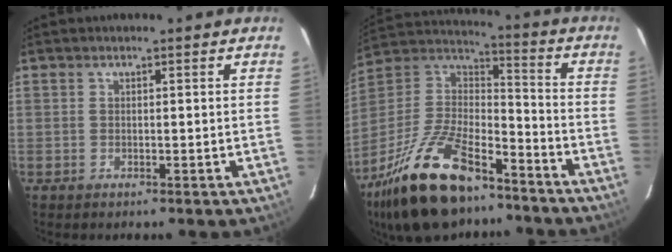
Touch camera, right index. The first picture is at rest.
{"total": 23.7, "force": [-16.2, 9.7, 14.3], "torque": [-0.298, -0.005, -0.278]}